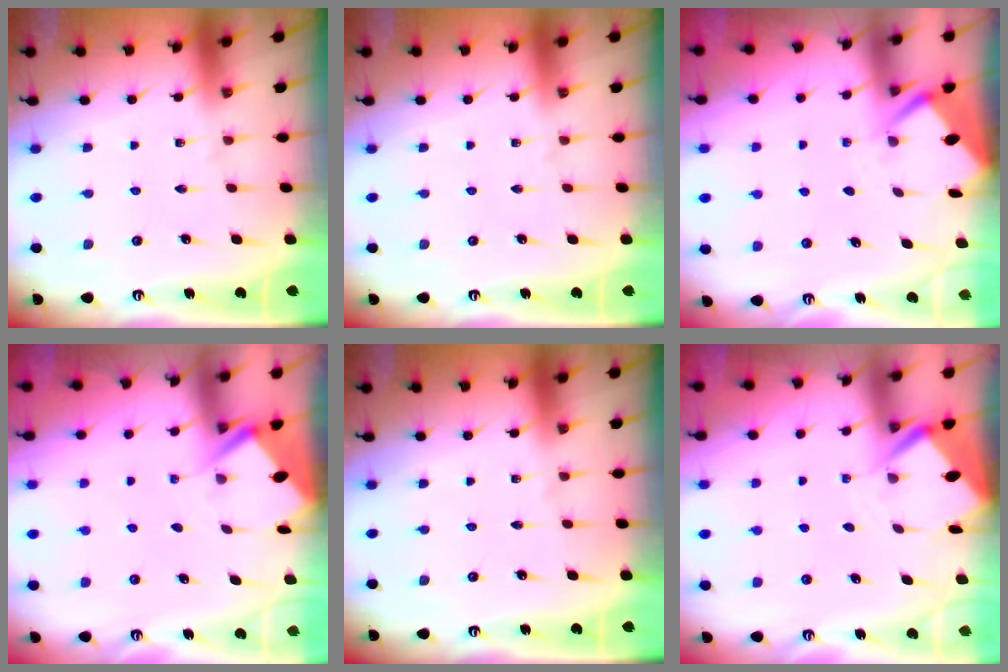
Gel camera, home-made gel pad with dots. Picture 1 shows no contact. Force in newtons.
{"total": 0.0}
{"total": 2.8, "press": 2.8, "slide": 0.3}
{"total": 2.8, "press": 2.8, "slide": 0.4}
{"total": 0.0}
{"total": 3.6, "press": 3.6, "slide": 0.4}